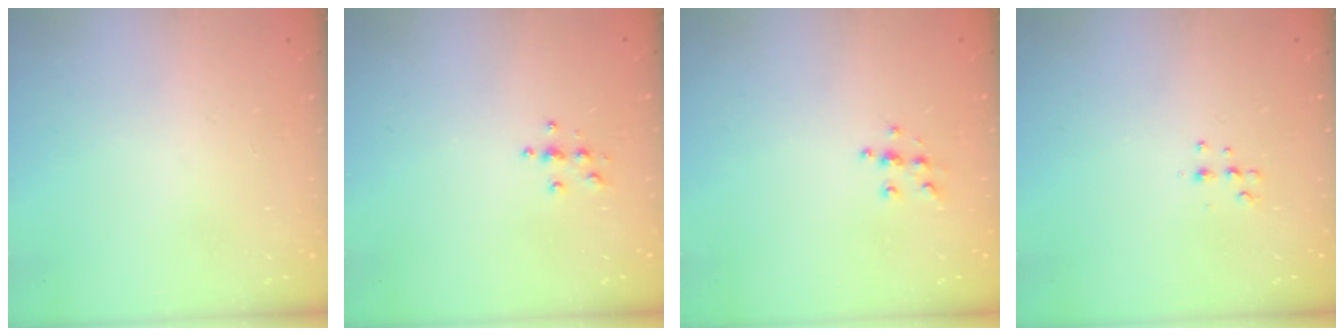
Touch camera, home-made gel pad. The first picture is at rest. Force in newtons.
{"total": 3.9, "press": 3.8, "slide": 0.4}
{"total": 5.9, "press": 5.9, "slide": 0.5}
{"total": 5.3, "press": 5.2, "slide": 0.8}